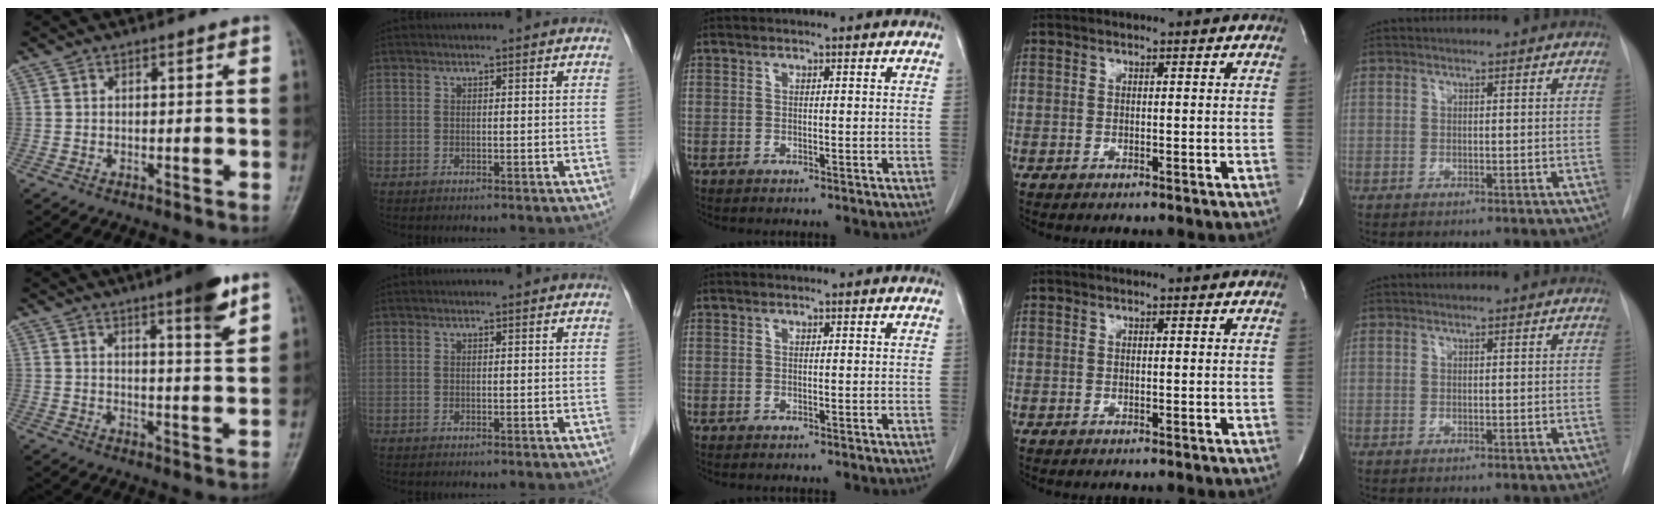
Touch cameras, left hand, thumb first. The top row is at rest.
{"thumb": {"total": 8.2, "force": [5.0, 1.0, 6.4], "torque": [-0.084, -0.029, 0.068]}}